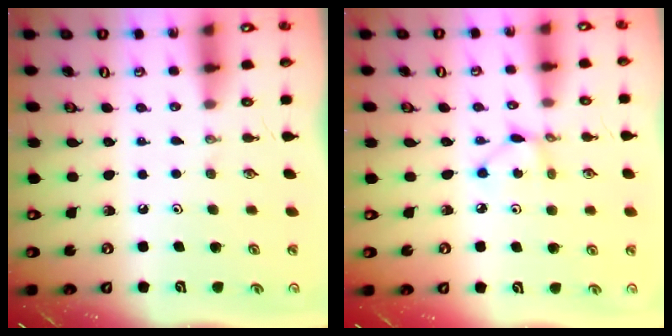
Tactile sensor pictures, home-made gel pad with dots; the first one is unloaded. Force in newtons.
{"total": 2.9, "press": 2.9, "slide": 0.1}